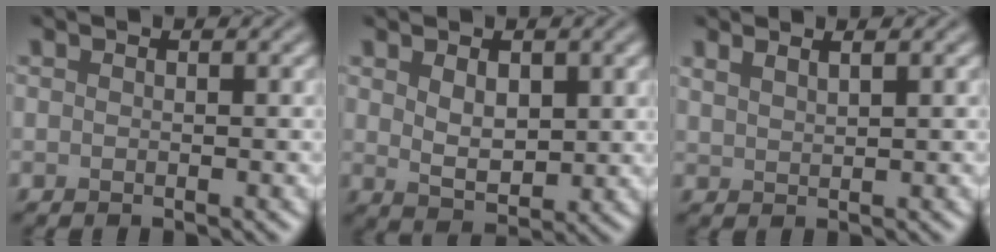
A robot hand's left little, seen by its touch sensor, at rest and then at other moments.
{"total": 3.4, "force": [1.0, 2.0, 2.6], "torque": [-0.049, -0.006, 0.023]}
{"total": 1.6, "force": [1.2, 0.4, 0.9], "torque": [-0.011, 0.001, 0.019]}